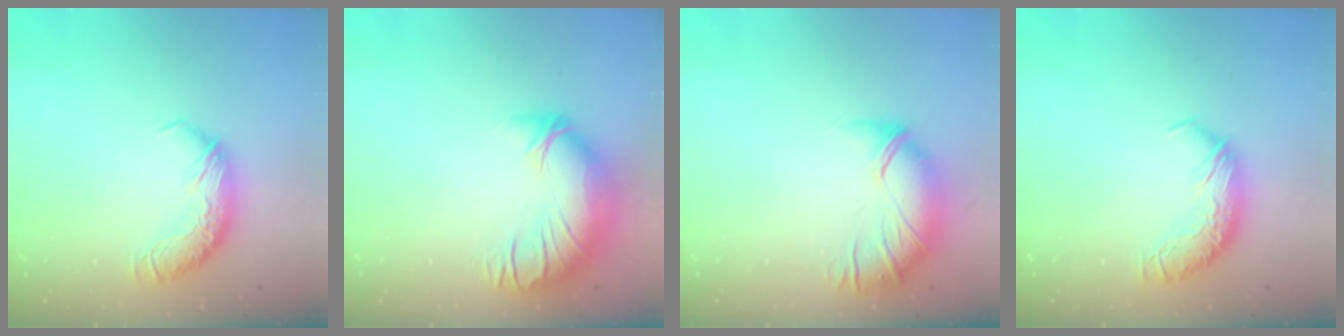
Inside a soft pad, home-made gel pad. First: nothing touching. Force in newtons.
{"total": 3.7, "press": 2.1, "slide": 3.0}
{"total": 3.9, "press": 3.3, "slide": 2.0}
{"total": 0.0}